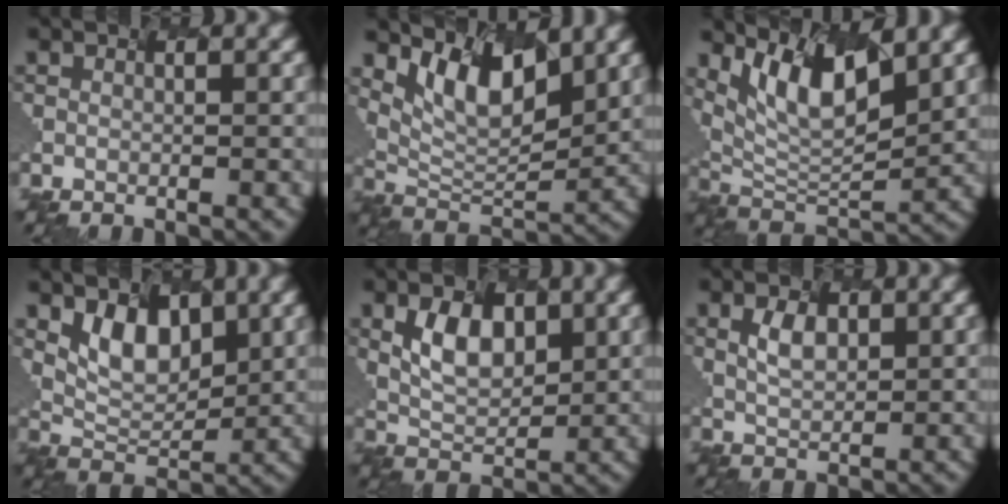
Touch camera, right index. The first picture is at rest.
{"total": 5.4, "force": [3.1, 2.3, 3.8], "torque": [-0.079, -0.016, 0.070]}
{"total": 6.4, "force": [3.3, 2.1, 5.0], "torque": [-0.108, -0.013, 0.077]}
{"total": 3.3, "force": [1.2, 2.1, 2.3], "torque": [-0.050, -0.009, 0.038]}
{"total": 3.3, "force": [0.6, 2.1, 2.5], "torque": [-0.060, -0.003, 0.026]}
{"total": 1.5, "force": [0.2, 1.0, 1.2], "torque": [-0.036, -0.002, 0.018]}